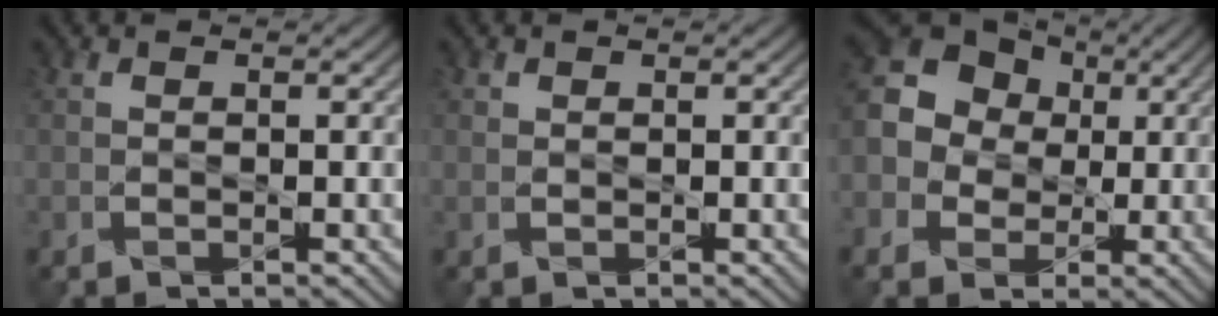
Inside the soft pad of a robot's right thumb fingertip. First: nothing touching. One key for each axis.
{"total": 0.5, "fx": 0.3, "fy": 0.4, "fz": 0.1, "tx": -0.004, "ty": -0.003, "tz": 0.008}
{"total": 15.0, "fx": 1.5, "fy": 13.6, "fz": 6.3, "tx": -0.188, "ty": 0.036, "tz": -0.013}